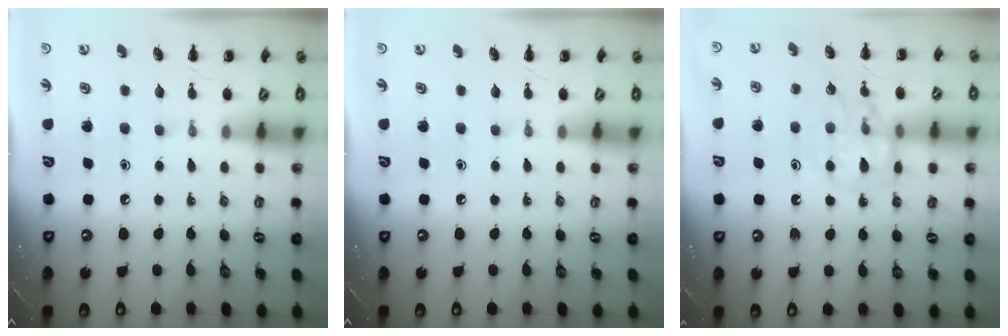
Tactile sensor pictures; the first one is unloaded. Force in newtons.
{"total": 0.0}
{"total": 11.8, "press": 11.6, "slide": 1.7}